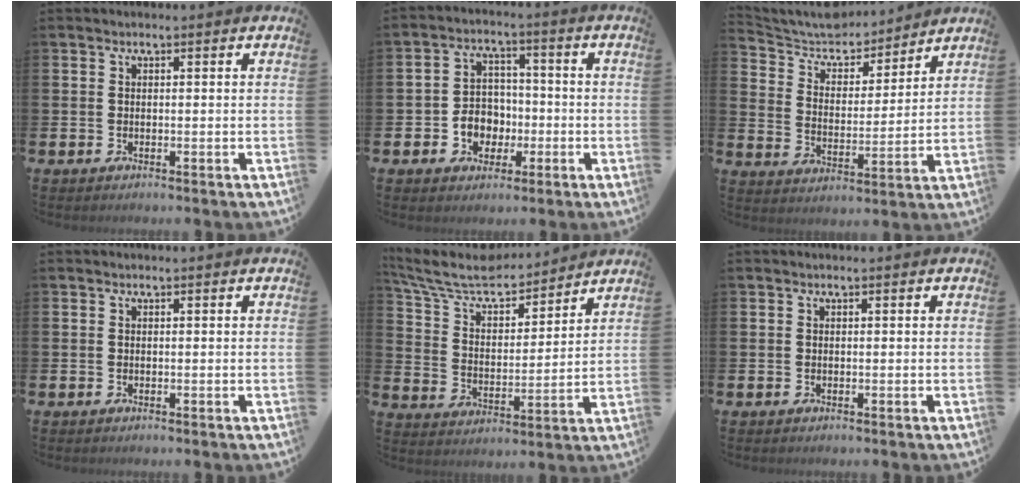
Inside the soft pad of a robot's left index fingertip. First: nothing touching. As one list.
[{"total": 4.9, "force": [-1.7, 4.4, 1.5], "torque": [-0.026, 0.006, -0.039]}, {"total": 6.6, "force": [6.2, 2.1, 1.0], "torque": [-0.050, -0.053, 0.107]}, {"total": 0.0}, {"total": 8.2, "force": [7.3, 2.4, 2.8], "torque": [-0.096, -0.049, 0.126]}, {"total": 0.0}]